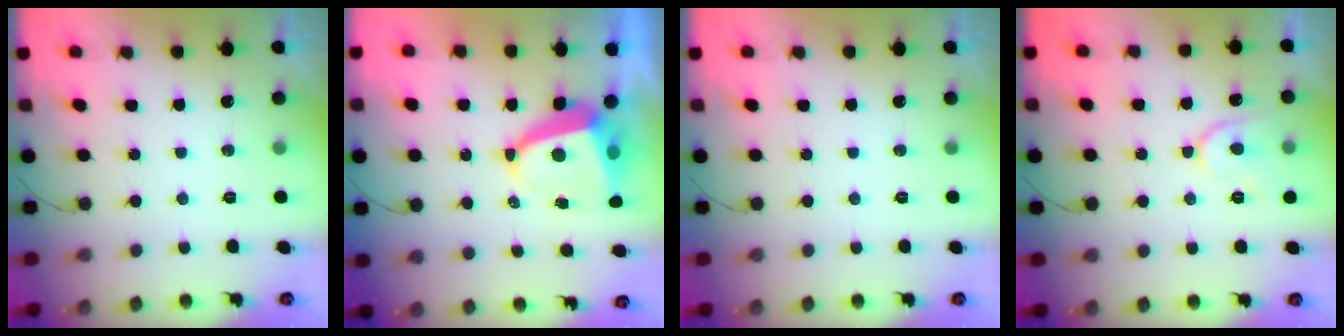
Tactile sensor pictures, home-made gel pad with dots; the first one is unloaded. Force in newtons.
{"total": 7.9, "press": 7.8, "slide": 1.0}
{"total": 0.0}
{"total": 9.2, "press": 9.2, "slide": 1.2}